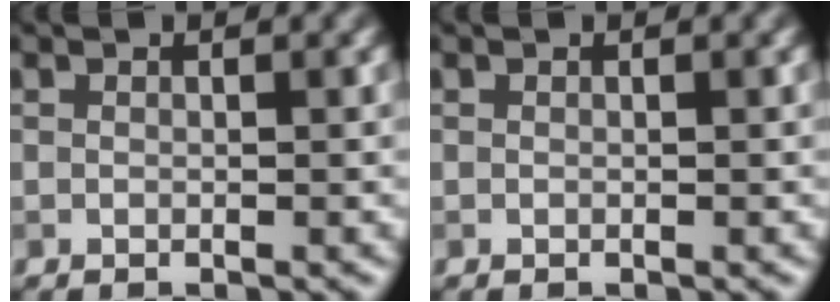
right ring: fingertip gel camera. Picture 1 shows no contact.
{"total": 0.0}